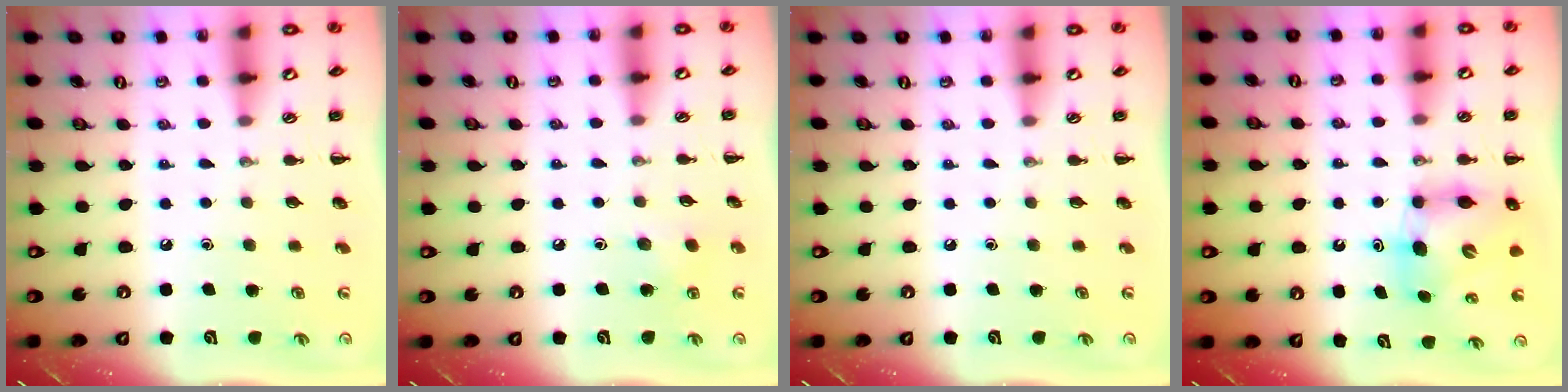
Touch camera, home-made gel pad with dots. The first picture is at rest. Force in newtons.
{"total": 5.8, "press": 5.6, "slide": 1.6}
{"total": 0.0}
{"total": 6.1, "press": 5.9, "slide": 1.2}